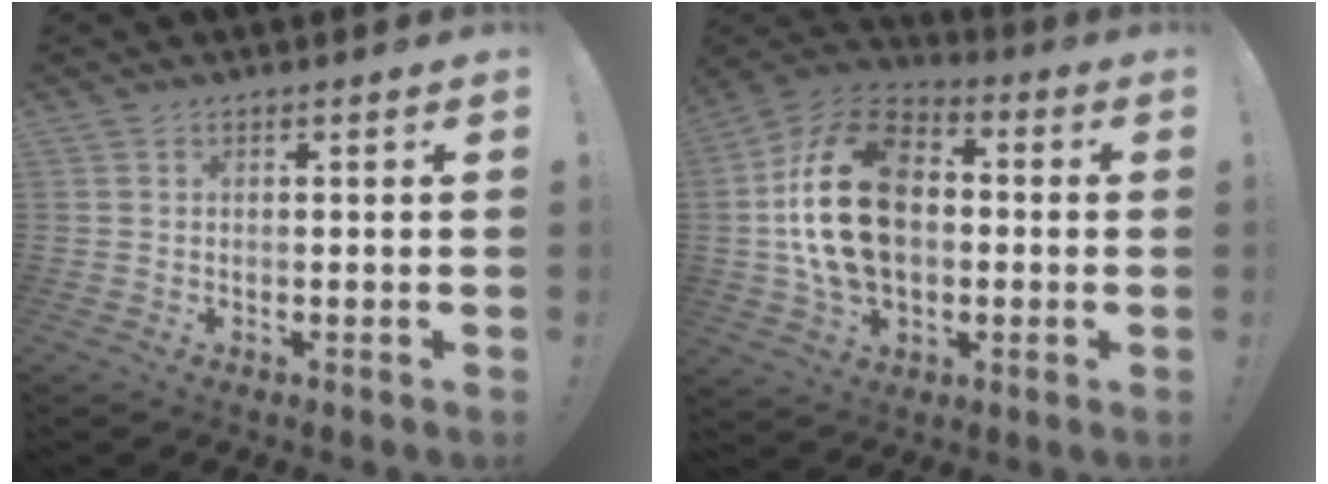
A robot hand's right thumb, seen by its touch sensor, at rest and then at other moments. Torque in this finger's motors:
{"motor_torque": [1.16, 2.18, 0.34, 0.06, 0.40]}